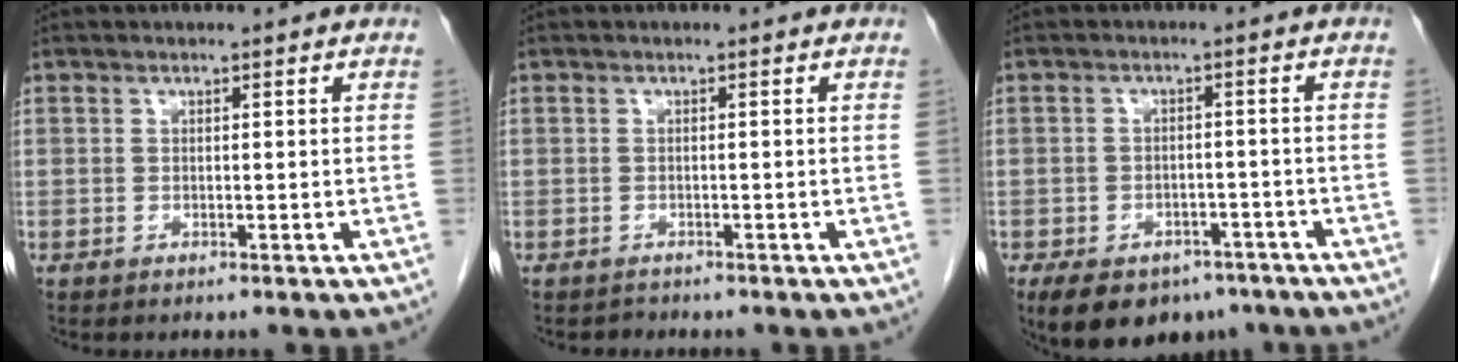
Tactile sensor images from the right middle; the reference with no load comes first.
{"total": 0.8, "force": [-0.7, 0.3, -0.3], "torque": [-0.001, -0.002, -0.013]}
{"total": 11.6, "force": [-7.7, 6.9, 5.4], "torque": [-0.096, 0.006, -0.109]}